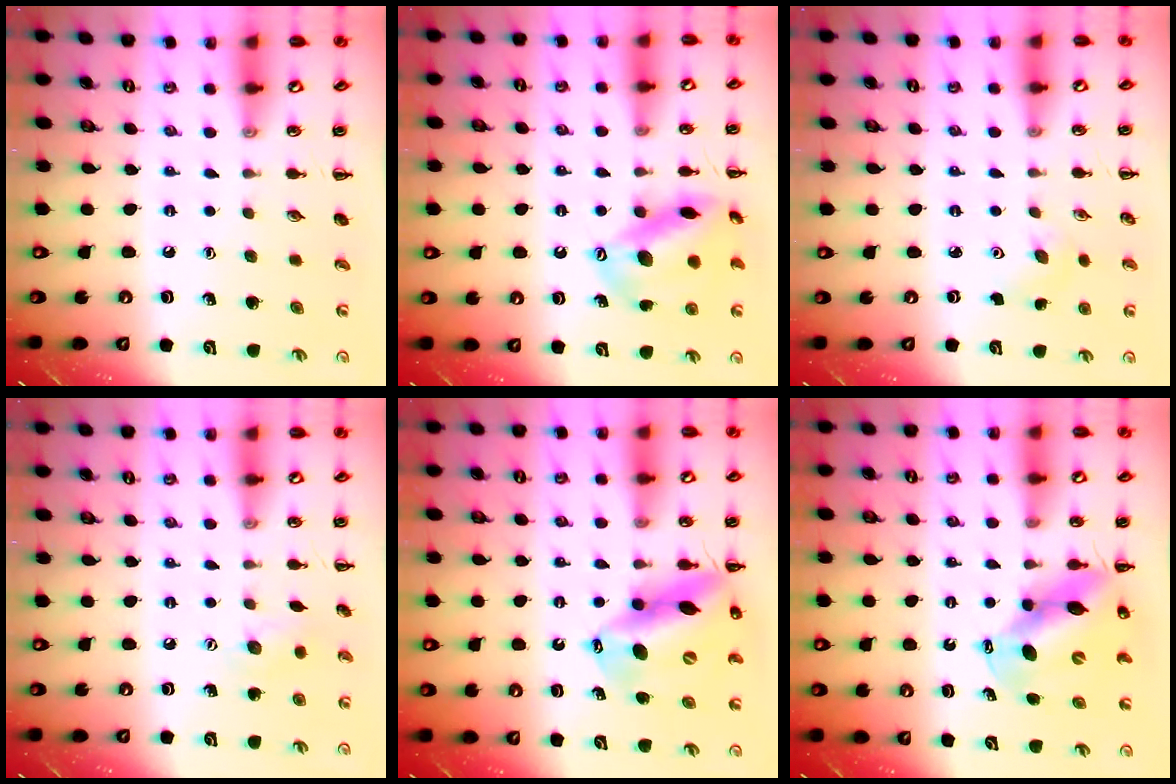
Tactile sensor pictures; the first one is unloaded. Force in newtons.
{"total": 15.6, "press": 15.6, "slide": 0.7}
{"total": 4.7, "press": 4.5, "slide": 1.3}
{"total": 6.9, "press": 6.8, "slide": 1.3}
{"total": 16.0, "press": 15.3, "slide": 4.7}
{"total": 10.5, "press": 10.1, "slide": 2.8}